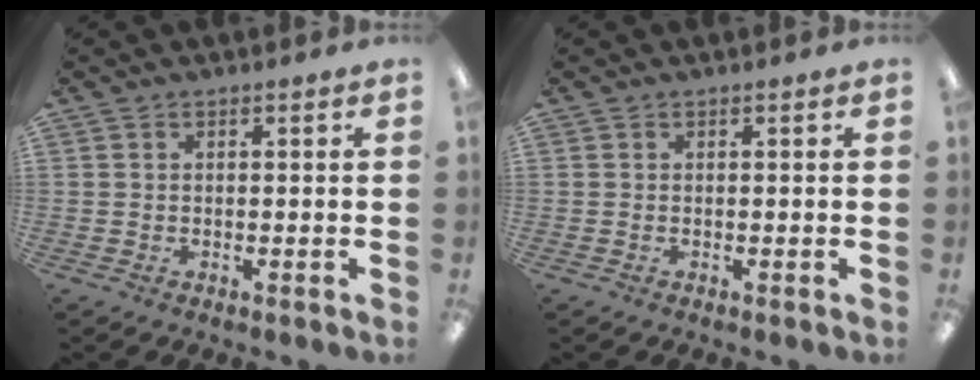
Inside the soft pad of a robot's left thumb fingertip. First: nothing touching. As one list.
[{"total": 0.0}]